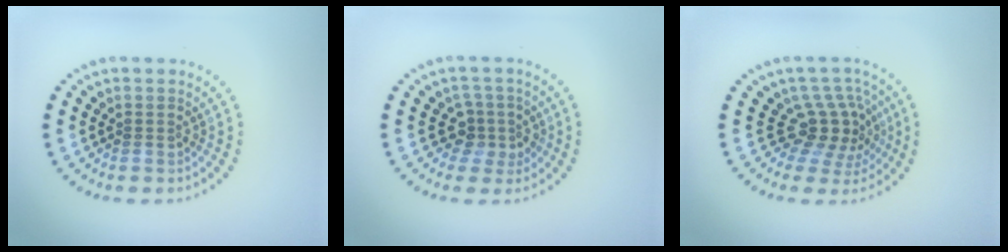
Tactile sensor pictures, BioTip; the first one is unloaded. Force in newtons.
{"total": 2.7, "press": 1.9, "slide": 1.8}
{"total": 3.9, "press": 2.8, "slide": 2.7}